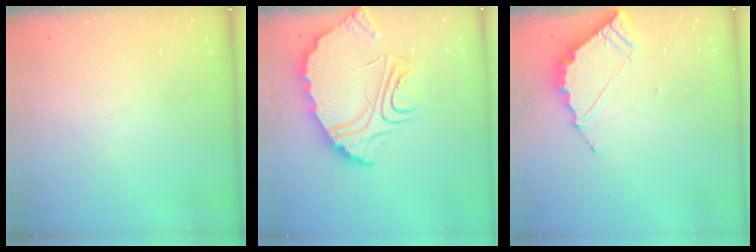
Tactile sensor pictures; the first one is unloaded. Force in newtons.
{"total": 12.4, "press": 12.4, "slide": 1.2}
{"total": 5.5, "press": 5.5, "slide": 0.2}